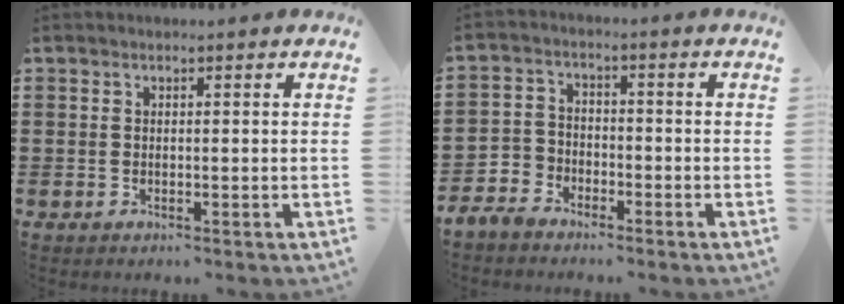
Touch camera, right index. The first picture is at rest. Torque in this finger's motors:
{"motor_torque": [2.14, 0.00, 0.06, 0.04]}